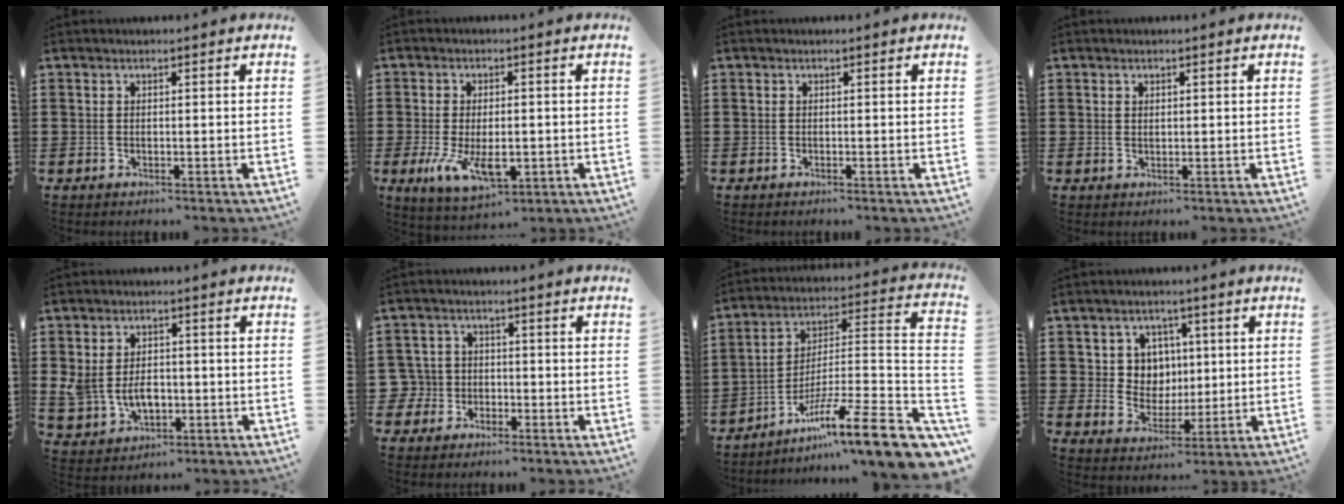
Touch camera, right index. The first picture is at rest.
{"total": 8.0, "force": [-1.8, 3.9, 6.8], "torque": [-0.130, -0.007, -0.031]}
{"total": 0.0}
{"total": 0.7, "force": [0.5, 0.5, 0.3], "torque": [-0.007, 0.003, 0.009]}
{"total": 5.5, "force": [-0.5, 4.2, 3.6], "torque": [-0.070, 0.006, -0.010]}
{"total": 4.3, "force": [-1.7, 3.9, 0.6], "torque": [-0.042, 0.002, -0.042]}
{"total": 13.9, "force": [-8.8, 1.3, 10.6], "torque": [-0.168, 0.011, -0.158]}
{"total": 6.0, "force": [1.7, 5.5, 1.7], "torque": [-0.054, 0.013, 0.028]}